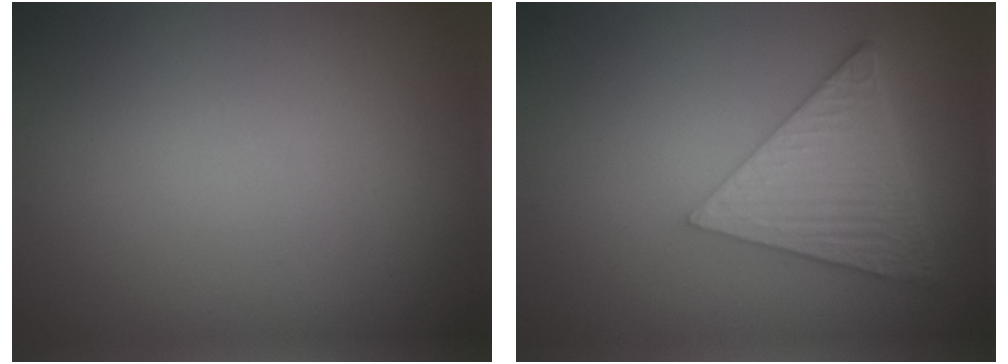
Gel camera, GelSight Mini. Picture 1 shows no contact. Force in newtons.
{"total": 5.9, "press": 4.4, "slide": 3.9}